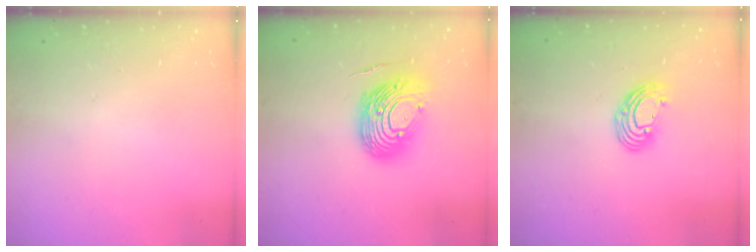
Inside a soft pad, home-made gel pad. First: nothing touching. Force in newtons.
{"total": 14.9, "press": 14.7, "slide": 2.7}
{"total": 9.2, "press": 9.2, "slide": 0.6}